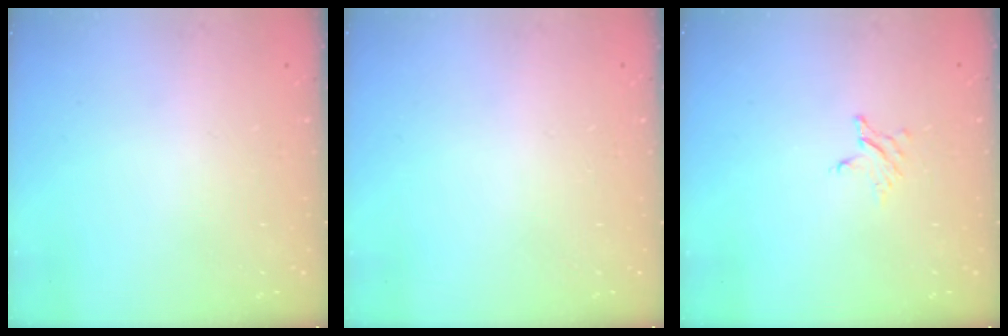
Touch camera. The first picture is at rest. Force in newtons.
{"total": 0.0}
{"total": 2.7, "press": 2.7, "slide": 0.3}